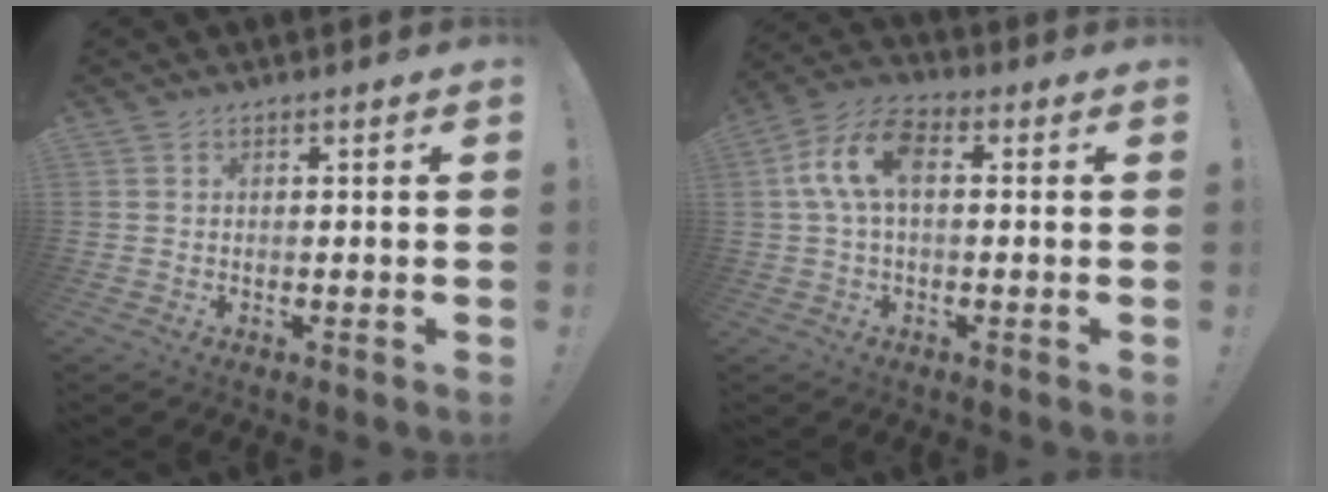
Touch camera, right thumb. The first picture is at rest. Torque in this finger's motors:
{"motor_torque": [0.51, 0.78, 1.38, -0.19, 0.47]}